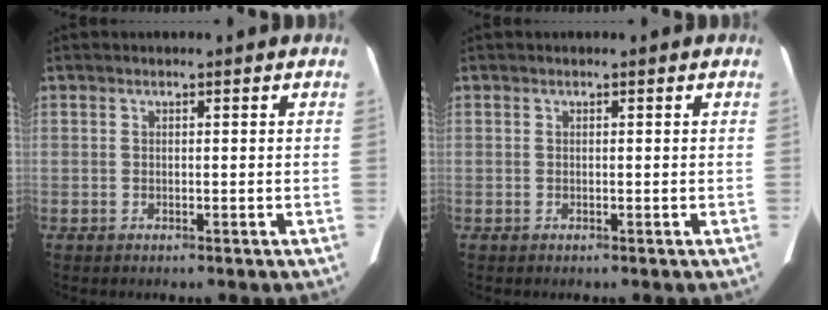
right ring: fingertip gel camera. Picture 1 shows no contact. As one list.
[{"total": 0.0}]